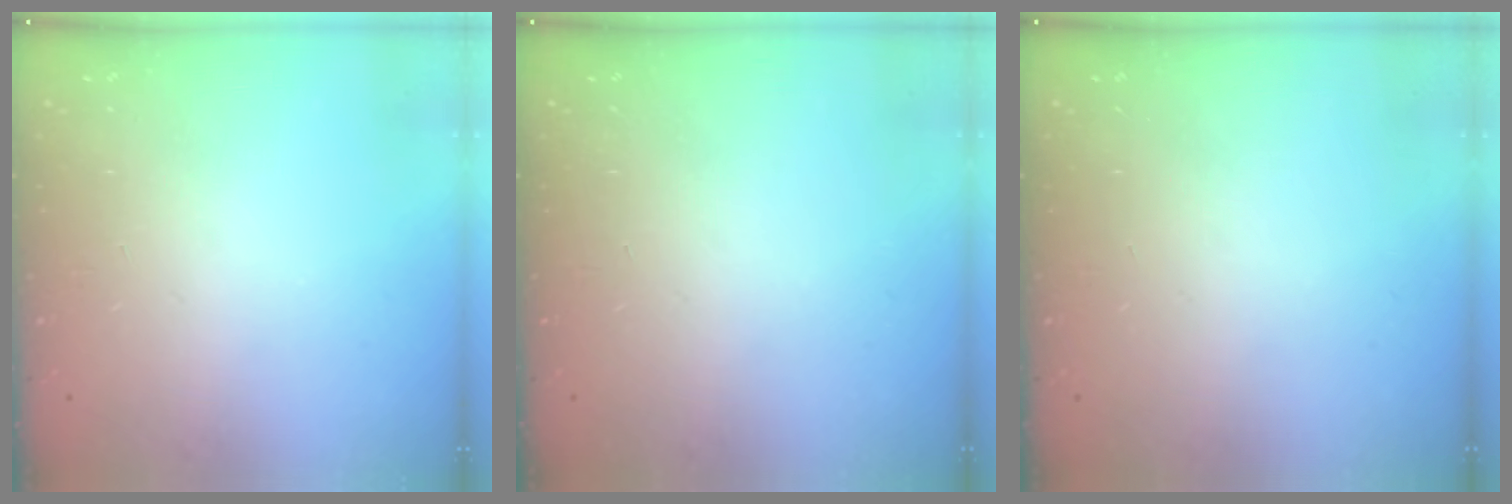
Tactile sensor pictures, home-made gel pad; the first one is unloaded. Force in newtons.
{"total": 0.0}
{"total": 0.0}